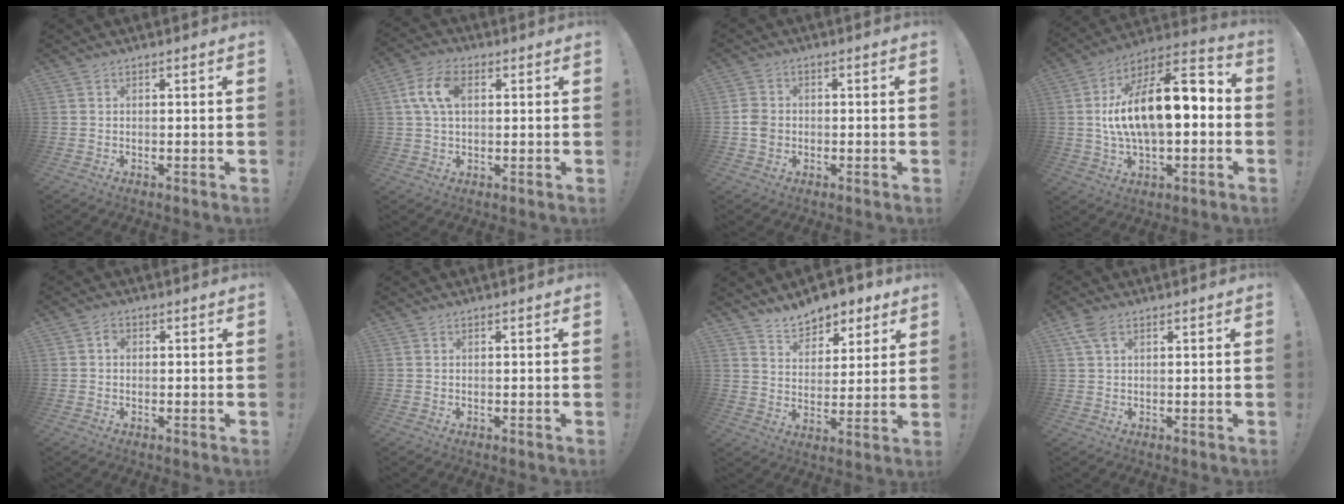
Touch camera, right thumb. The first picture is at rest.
{"total": 9.6, "force": [2.3, 6.0, 7.2], "torque": [-0.135, 0.007, 0.041]}
{"total": 4.4, "force": [-1.0, 3.8, 2.0], "torque": [-0.033, 0.010, -0.016]}
{"total": 19.8, "force": [1.2, 9.3, 17.4], "torque": [-0.282, -0.006, 0.020]}
{"total": 1.4, "force": [0.0, 1.3, 0.6], "torque": [-0.006, 0.004, -0.002]}
{"total": 0.0}
{"total": 9.2, "force": [7.6, 4.6, 2.2], "torque": [-0.037, -0.052, 0.146]}
{"total": 4.4, "force": [2.1, 2.3, 3.1], "torque": [-0.069, 0.003, 0.042]}